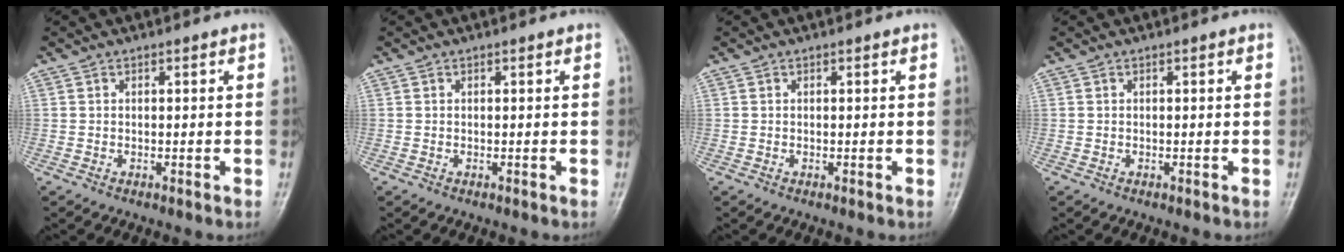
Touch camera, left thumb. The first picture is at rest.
{"total": 0.0}
{"total": 0.0}
{"total": 0.0}